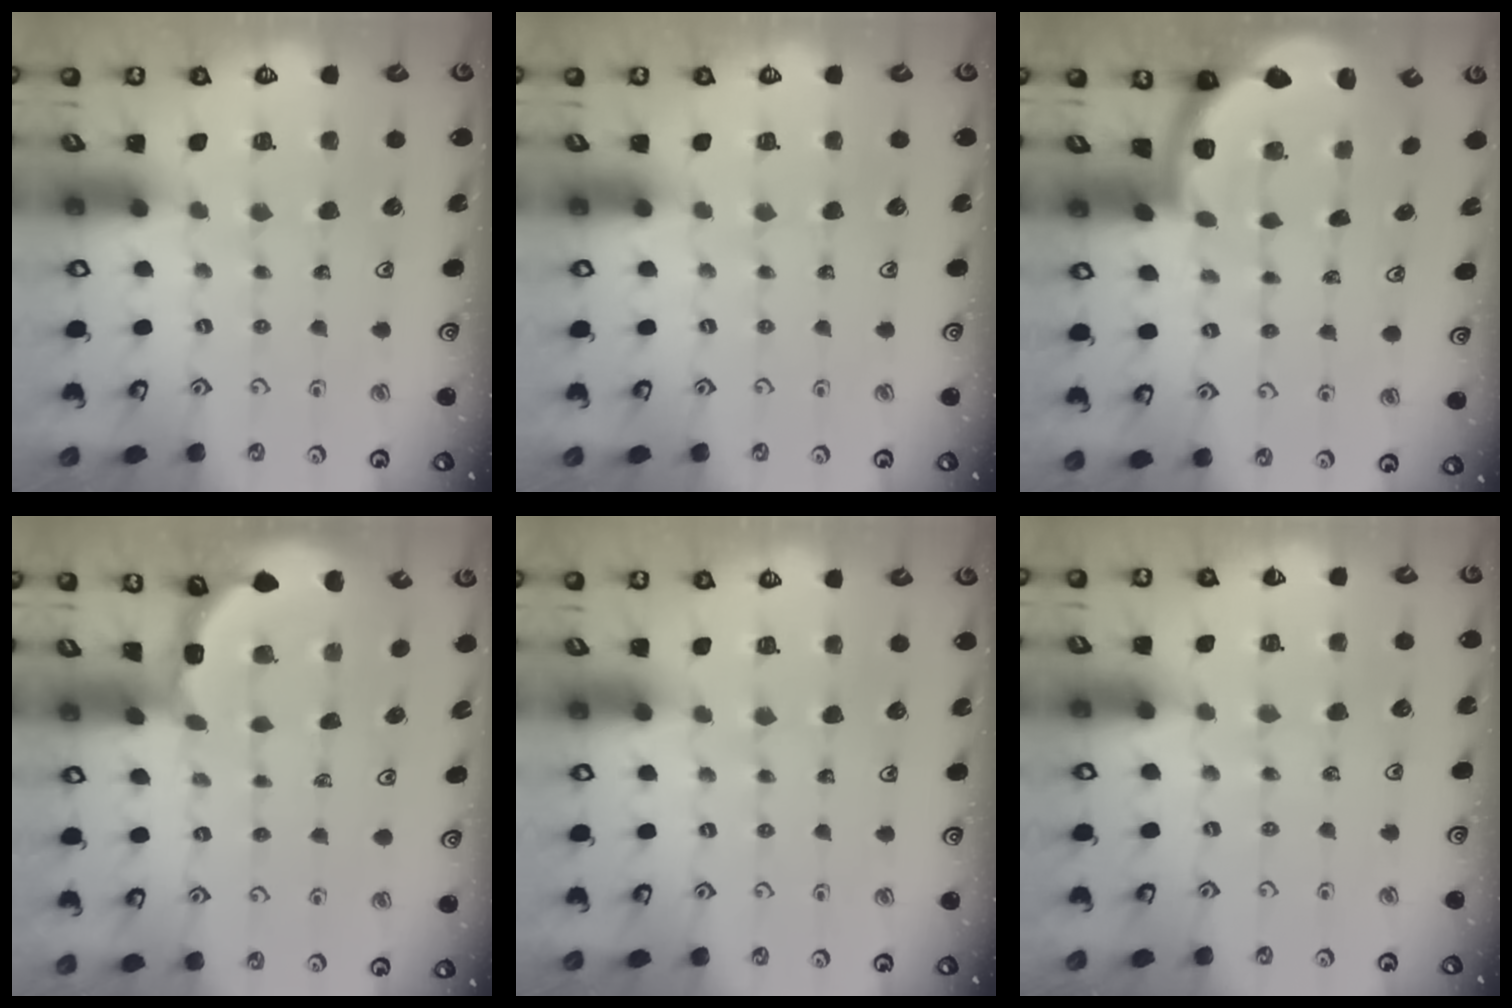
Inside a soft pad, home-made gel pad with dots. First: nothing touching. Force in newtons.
{"total": 0.0}
{"total": 2.0, "press": 2.0, "slide": 0.5}
{"total": 2.0, "press": 2.0, "slide": 0.2}
{"total": 0.0}
{"total": 2.1, "press": 2.1, "slide": 0.4}